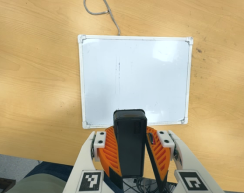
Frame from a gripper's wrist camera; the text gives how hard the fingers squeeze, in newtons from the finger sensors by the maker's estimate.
{"total": 11.5, "left": 10.9, "right": 12.1}